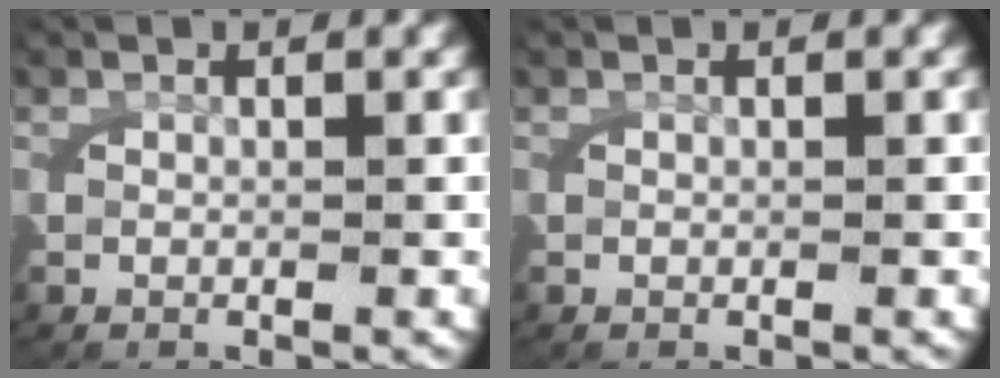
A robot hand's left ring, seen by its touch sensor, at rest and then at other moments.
{"total": 0.0}